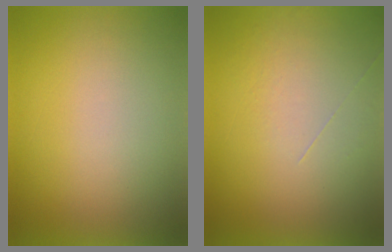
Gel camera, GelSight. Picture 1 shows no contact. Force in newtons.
{"total": 1.2}